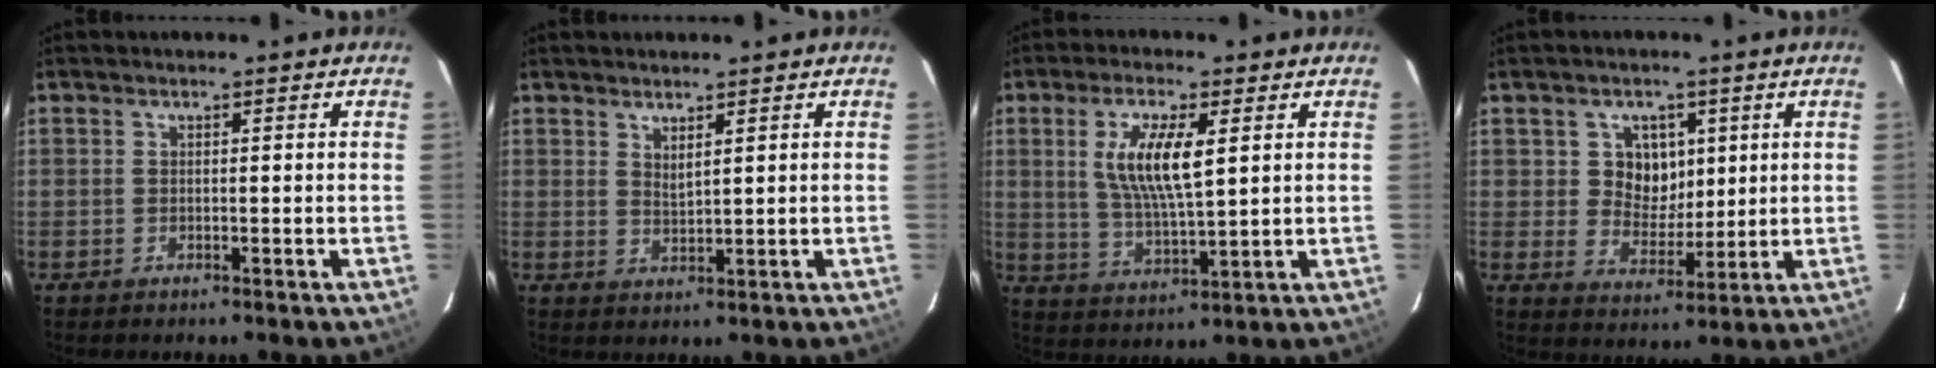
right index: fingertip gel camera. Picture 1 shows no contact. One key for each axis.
{"total": 2.2, "fx": 1.6, "fy": 0.4, "fz": 1.5, "tx": -0.026, "ty": -0.003, "tz": 0.027}
{"total": 10.1, "fx": 2.8, "fy": 2.7, "fz": 9.3, "tx": -0.179, "ty": 0.000, "tz": 0.056}
{"total": 6.9, "fx": 2.0, "fy": 6.0, "fz": 2.7, "tx": -0.044, "ty": 0.006, "tz": 0.042}